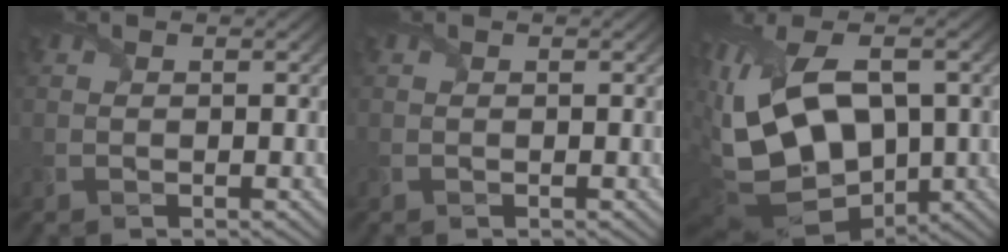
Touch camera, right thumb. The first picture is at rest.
{"total": 0.0}
{"total": 19.3, "force": [-1.2, 10.8, 16.0], "torque": [-0.335, -0.019, 0.016]}